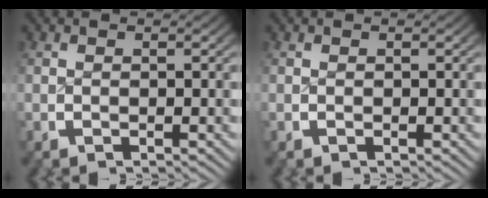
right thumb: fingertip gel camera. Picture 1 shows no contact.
{"total": 0.0}